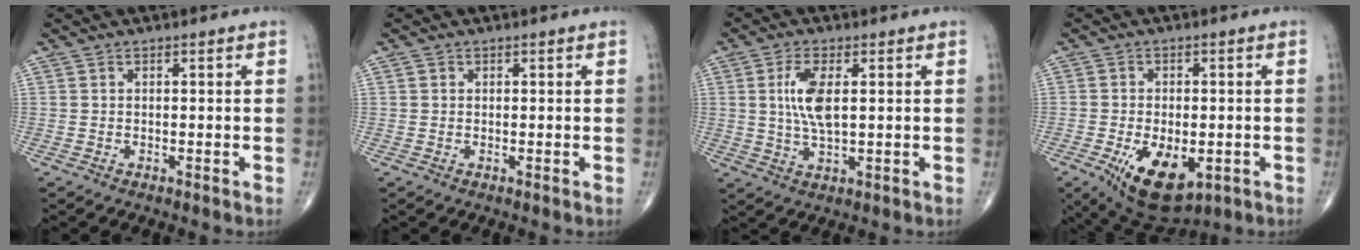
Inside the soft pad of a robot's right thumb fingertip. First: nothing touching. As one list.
[{"total": 0.6, "force": [0.2, 0.5, 0.1], "torque": [0.000, 0.001, 0.002]}, {"total": 7.0, "force": [1.3, 2.7, 6.3], "torque": [-0.132, -0.006, 0.028]}, {"total": 12.5, "force": [-4.4, 6.6, 9.6], "torque": [-0.148, -0.003, -0.052]}]